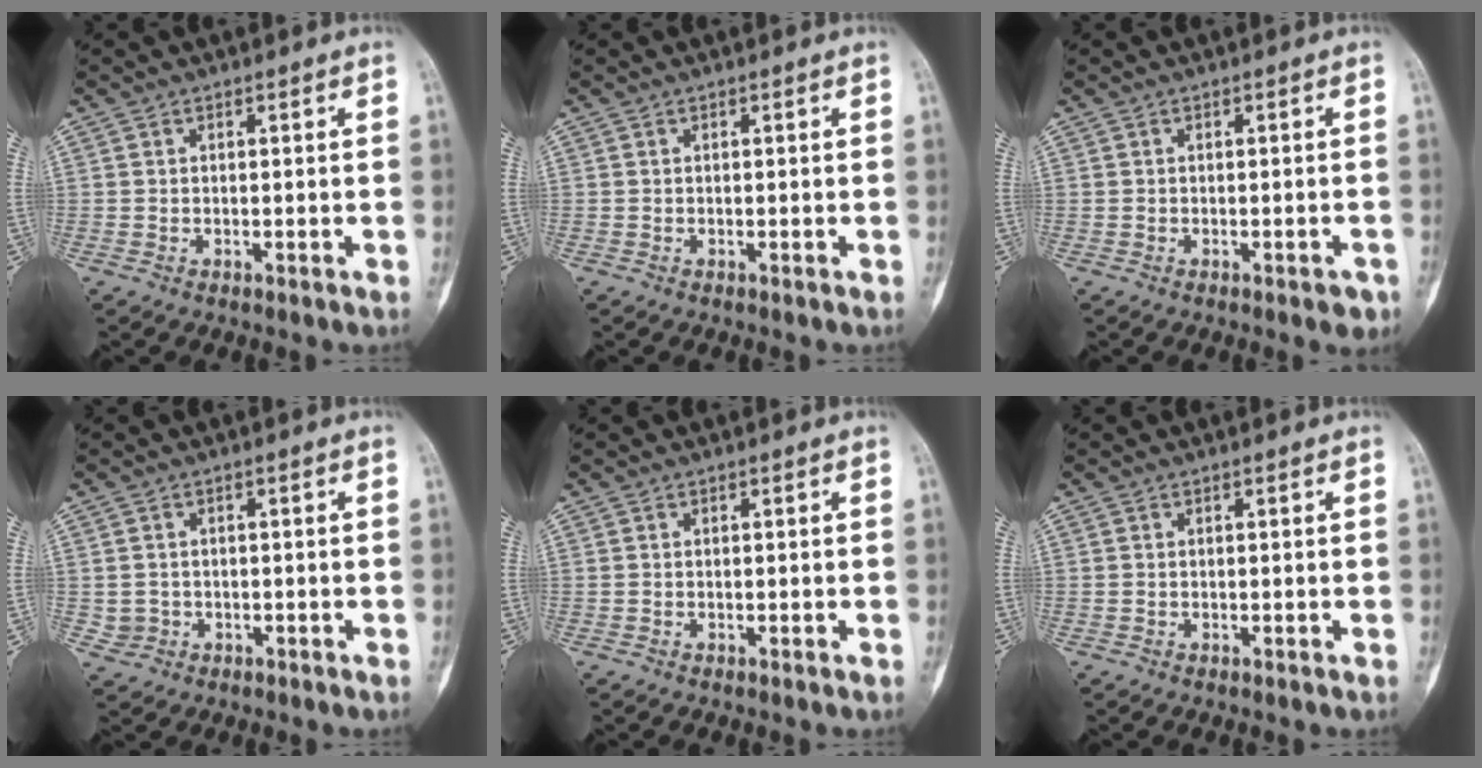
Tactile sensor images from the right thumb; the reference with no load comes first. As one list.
[{"total": 0.0}, {"total": 2.4, "force": [-1.3, 0.9, 1.8], "torque": [-0.017, 0.005, -0.014]}, {"total": 2.4, "force": [-0.4, 2.3, 0.4], "torque": [0.004, 0.006, -0.003]}, {"total": 0.0}, {"total": 0.0}]